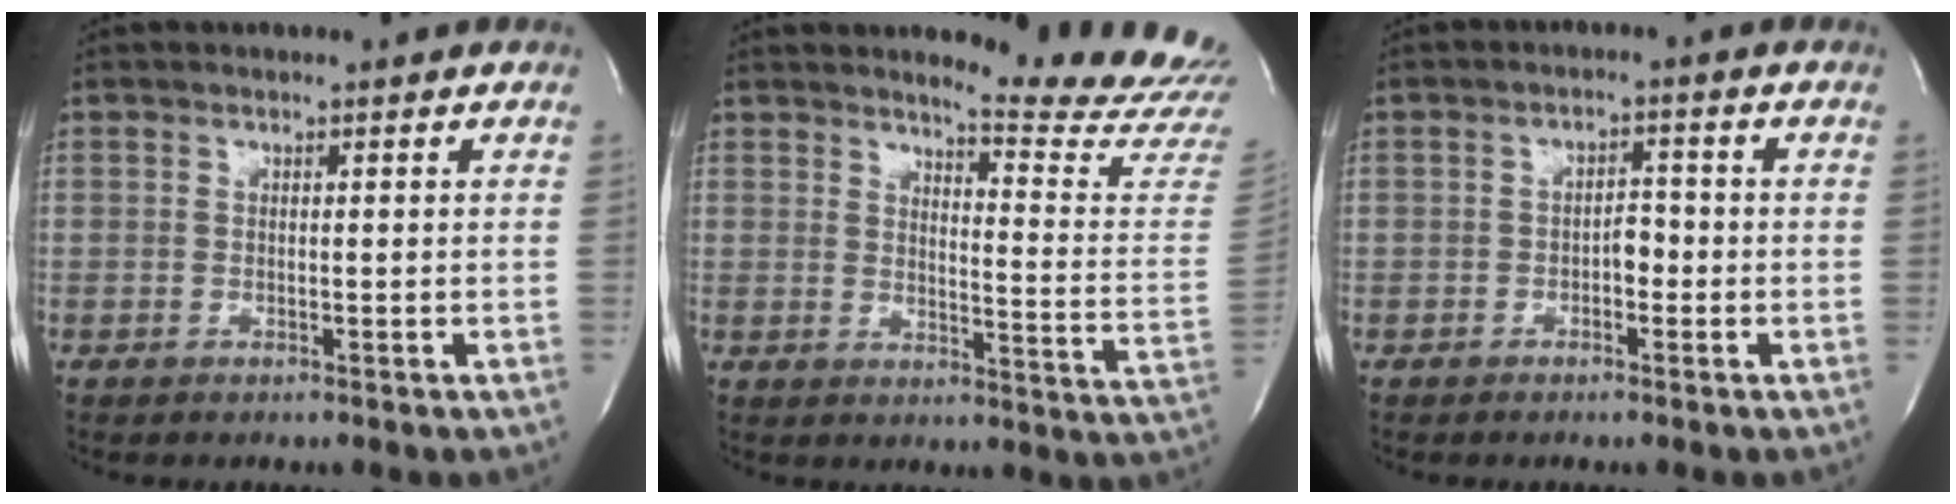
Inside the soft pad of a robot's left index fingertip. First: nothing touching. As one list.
[{"total": 15.0, "force": [14.7, -1.5, 2.7], "torque": [-0.037, -0.152, 0.156]}, {"total": 2.5, "force": [-1.0, 1.2, 1.9], "torque": [-0.023, 0.006, -0.017]}]